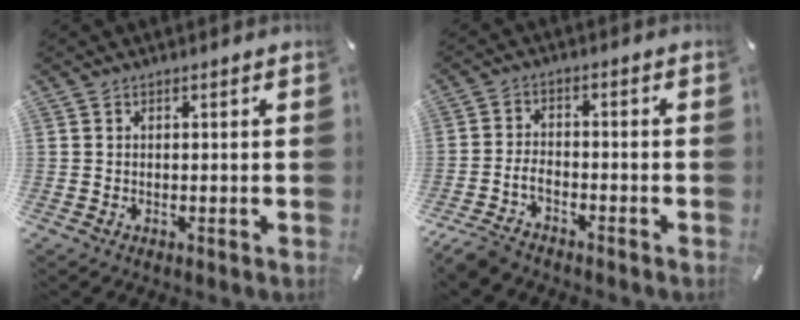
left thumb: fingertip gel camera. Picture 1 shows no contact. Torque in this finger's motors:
{"motor_torque": [0.18, 1.94, 0.48, 0.48, 0.15]}